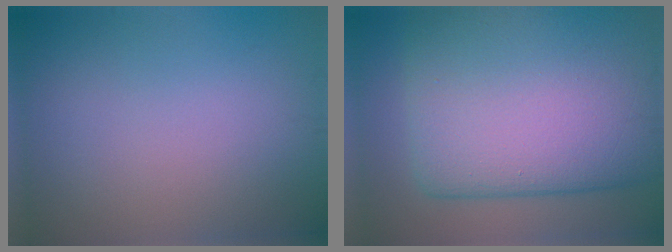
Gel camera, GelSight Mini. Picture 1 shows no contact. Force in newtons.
{"total": 17.4, "press": 17.4, "slide": 0.8}